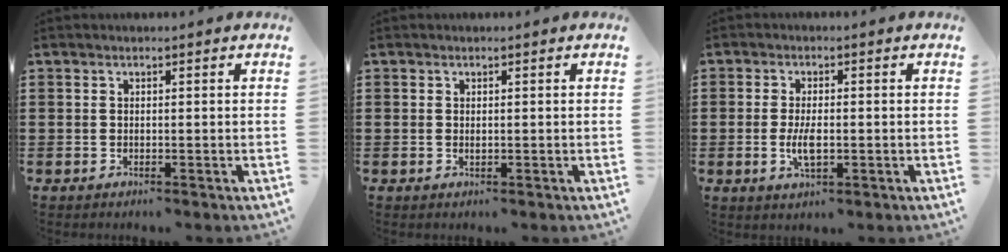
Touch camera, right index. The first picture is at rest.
{"total": 0.5, "force": [0.0, 0.3, 0.4], "torque": [-0.010, -0.002, 0.001]}
{"total": 4.0, "force": [-0.7, 1.6, 3.6], "torque": [-0.079, -0.002, -0.015]}